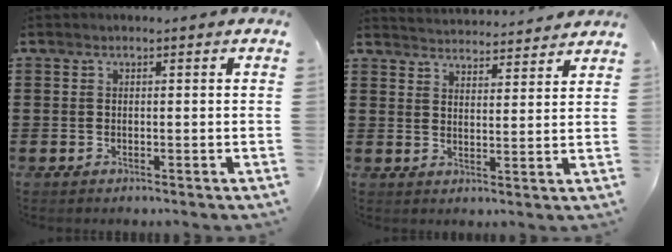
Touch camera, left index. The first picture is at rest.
{"total": 3.6, "force": [3.5, -0.4, -0.3], "torque": [-0.007, -0.024, 0.062]}